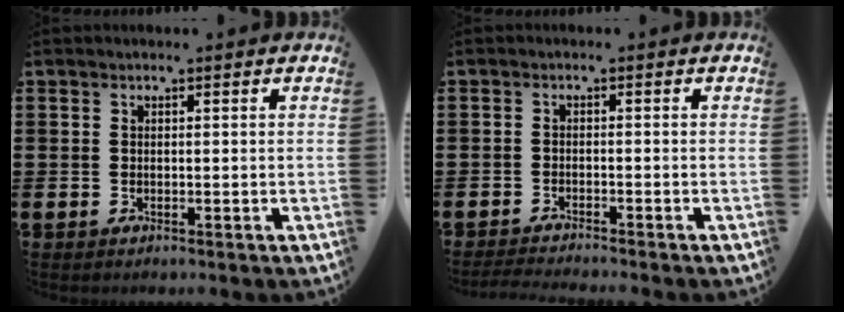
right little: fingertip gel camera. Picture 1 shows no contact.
{"total": 1.5, "force": [-1.4, -0.1, 0.4], "torque": [-0.006, 0.001, -0.027]}